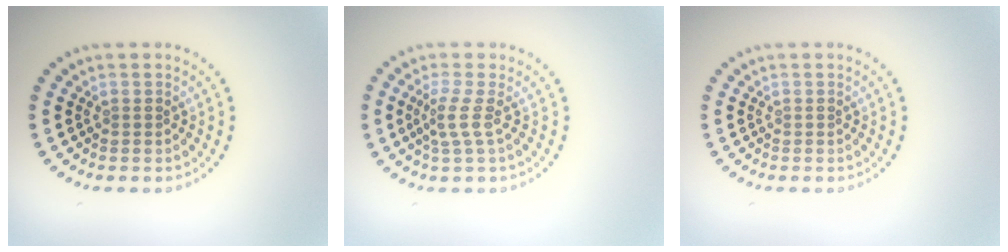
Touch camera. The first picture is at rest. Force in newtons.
{"total": 2.0, "press": 1.4, "slide": 1.5}
{"total": 0.0}